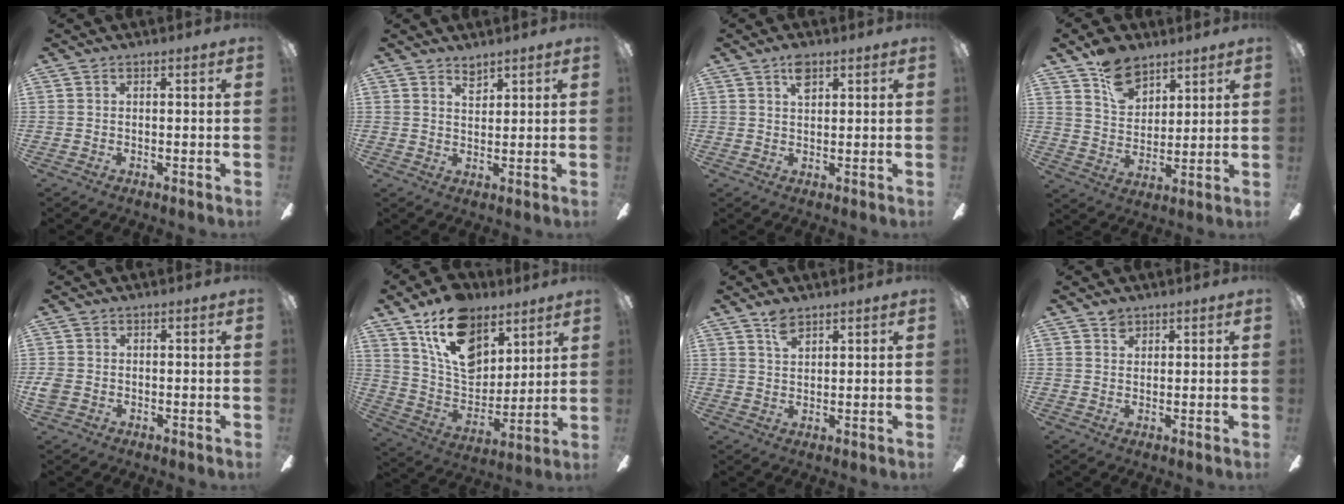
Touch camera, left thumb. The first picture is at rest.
{"total": 3.1, "force": [2.7, 1.2, 1.0], "torque": [-0.016, -0.012, 0.048]}
{"total": 3.9, "force": [2.4, 2.0, 2.4], "torque": [-0.037, -0.002, 0.038]}
{"total": 10.8, "force": [7.6, 6.7, 3.8], "torque": [-0.062, -0.037, 0.146]}
{"total": 2.5, "force": [-0.4, 2.1, 1.3], "torque": [-0.028, 0.004, -0.009]}
{"total": 18.0, "force": [11.2, 10.9, 9.0], "torque": [-0.161, -0.051, 0.210]}
{"total": 3.8, "force": [2.9, 1.7, 1.8], "torque": [-0.034, -0.006, 0.053]}
{"total": 2.4, "force": [1.8, 1.4, 0.5], "torque": [-0.005, -0.005, 0.034]}